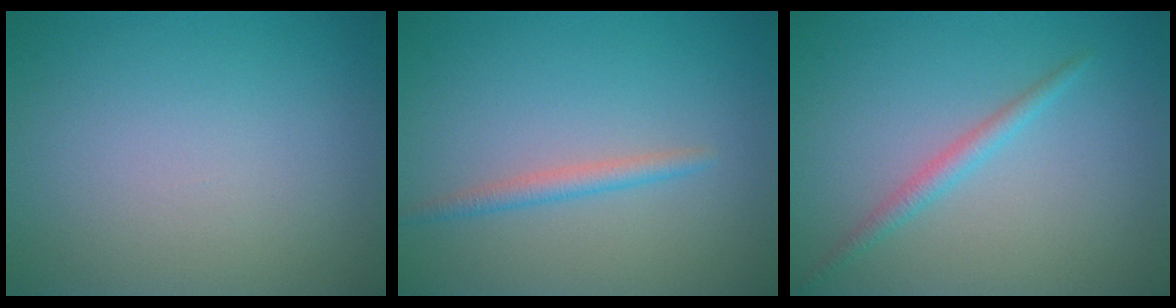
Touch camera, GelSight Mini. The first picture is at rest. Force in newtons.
{"total": 1.6, "press": 1.6, "slide": 0.0}
{"total": 1.6, "press": 1.6, "slide": 0.1}